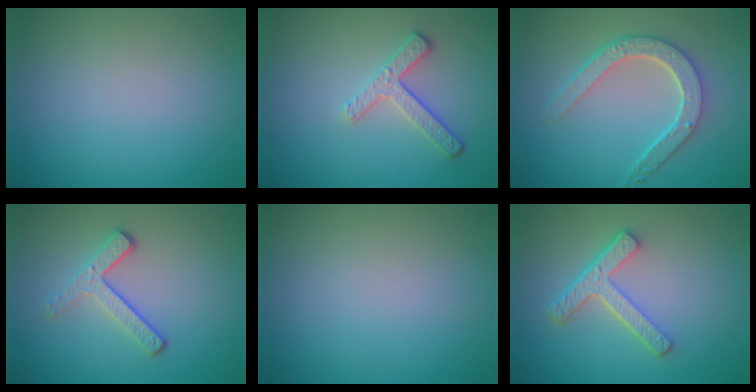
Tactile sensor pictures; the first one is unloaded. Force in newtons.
{"total": 2.7, "press": 2.3, "slide": 1.5}
{"total": 4.7, "press": 3.6, "slide": 3.0}
{"total": 3.2, "press": 2.4, "slide": 2.0}
{"total": 0.0}
{"total": 4.2, "press": 3.2, "slide": 2.8}